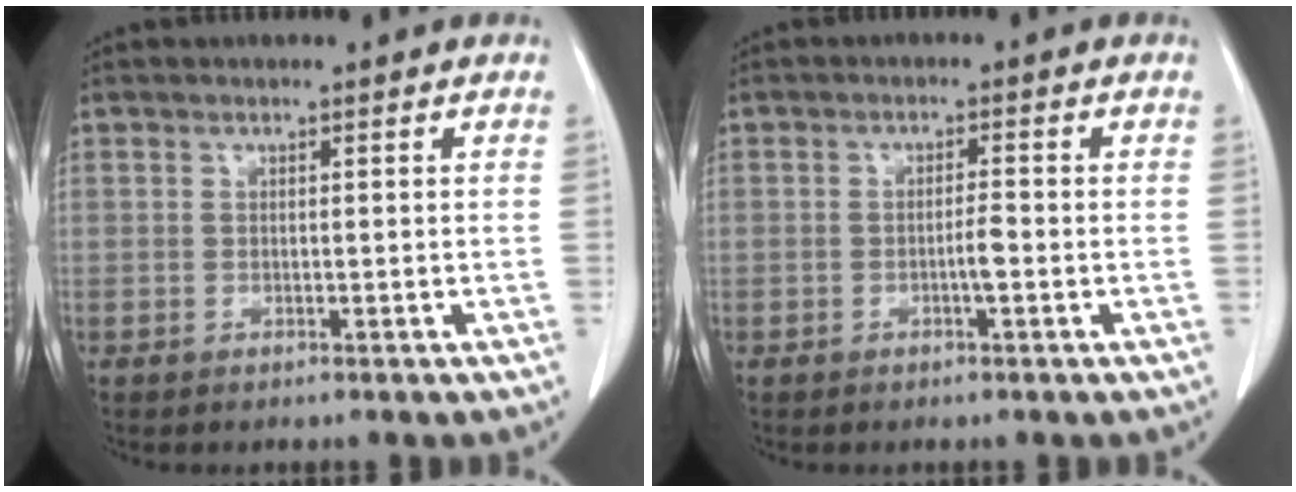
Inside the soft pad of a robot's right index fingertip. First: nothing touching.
{"total": 2.0, "force": [-0.7, 0.2, 1.9], "torque": [-0.033, 0.001, -0.013]}